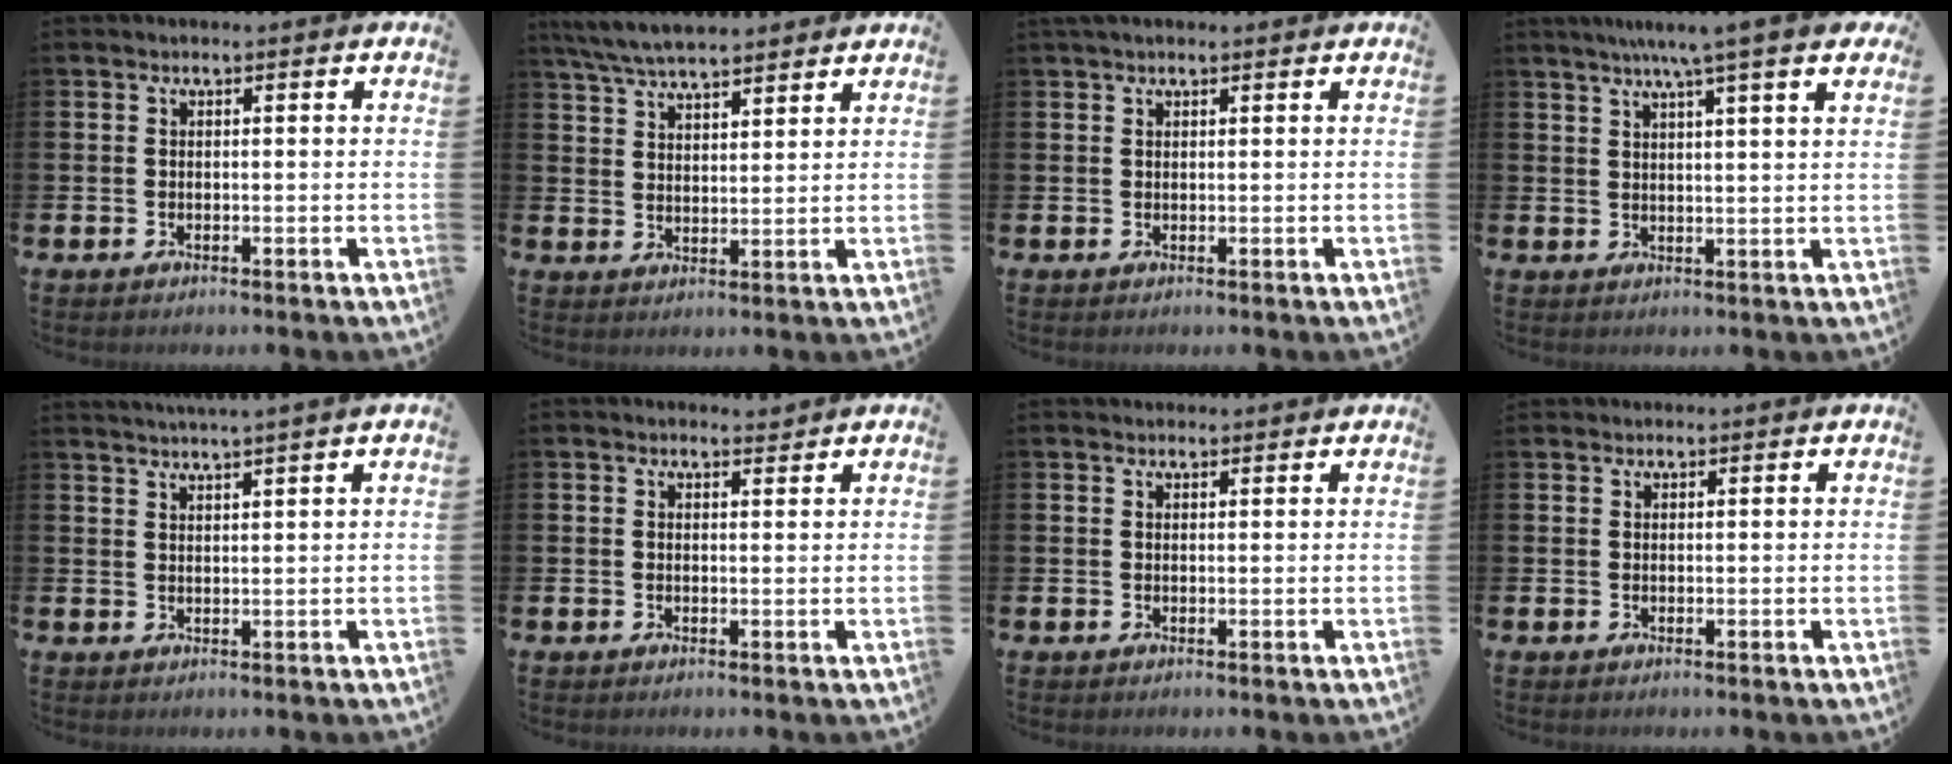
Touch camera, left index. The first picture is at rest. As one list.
[{"total": 6.2, "force": [5.9, 0.8, 1.6], "torque": [-0.056, -0.019, 0.110]}, {"total": 1.2, "force": [1.0, 0.4, 0.4], "torque": [-0.002, 0.001, 0.017]}, {"total": 6.1, "force": [5.1, -0.5, 3.4], "torque": [-0.070, -0.014, 0.085]}, {"total": 2.4, "force": [2.2, -0.8, 0.0], "torque": [-0.010, -0.008, 0.043]}, {"total": 1.7, "force": [1.7, 0.3, 0.0], "torque": [0.013, -0.008, 0.027]}, {"total": 1.3, "force": [1.3, 0.4, 0.0], "torque": [0.006, -0.001, 0.022]}, {"total": 1.0, "force": [0.9, 0.3, 0.0], "torque": [0.008, 0.001, 0.015]}]